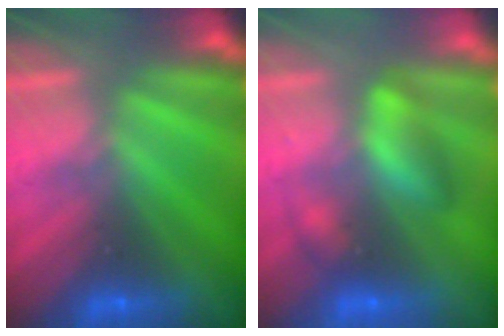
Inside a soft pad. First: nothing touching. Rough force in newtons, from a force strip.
{"total": 2.7}